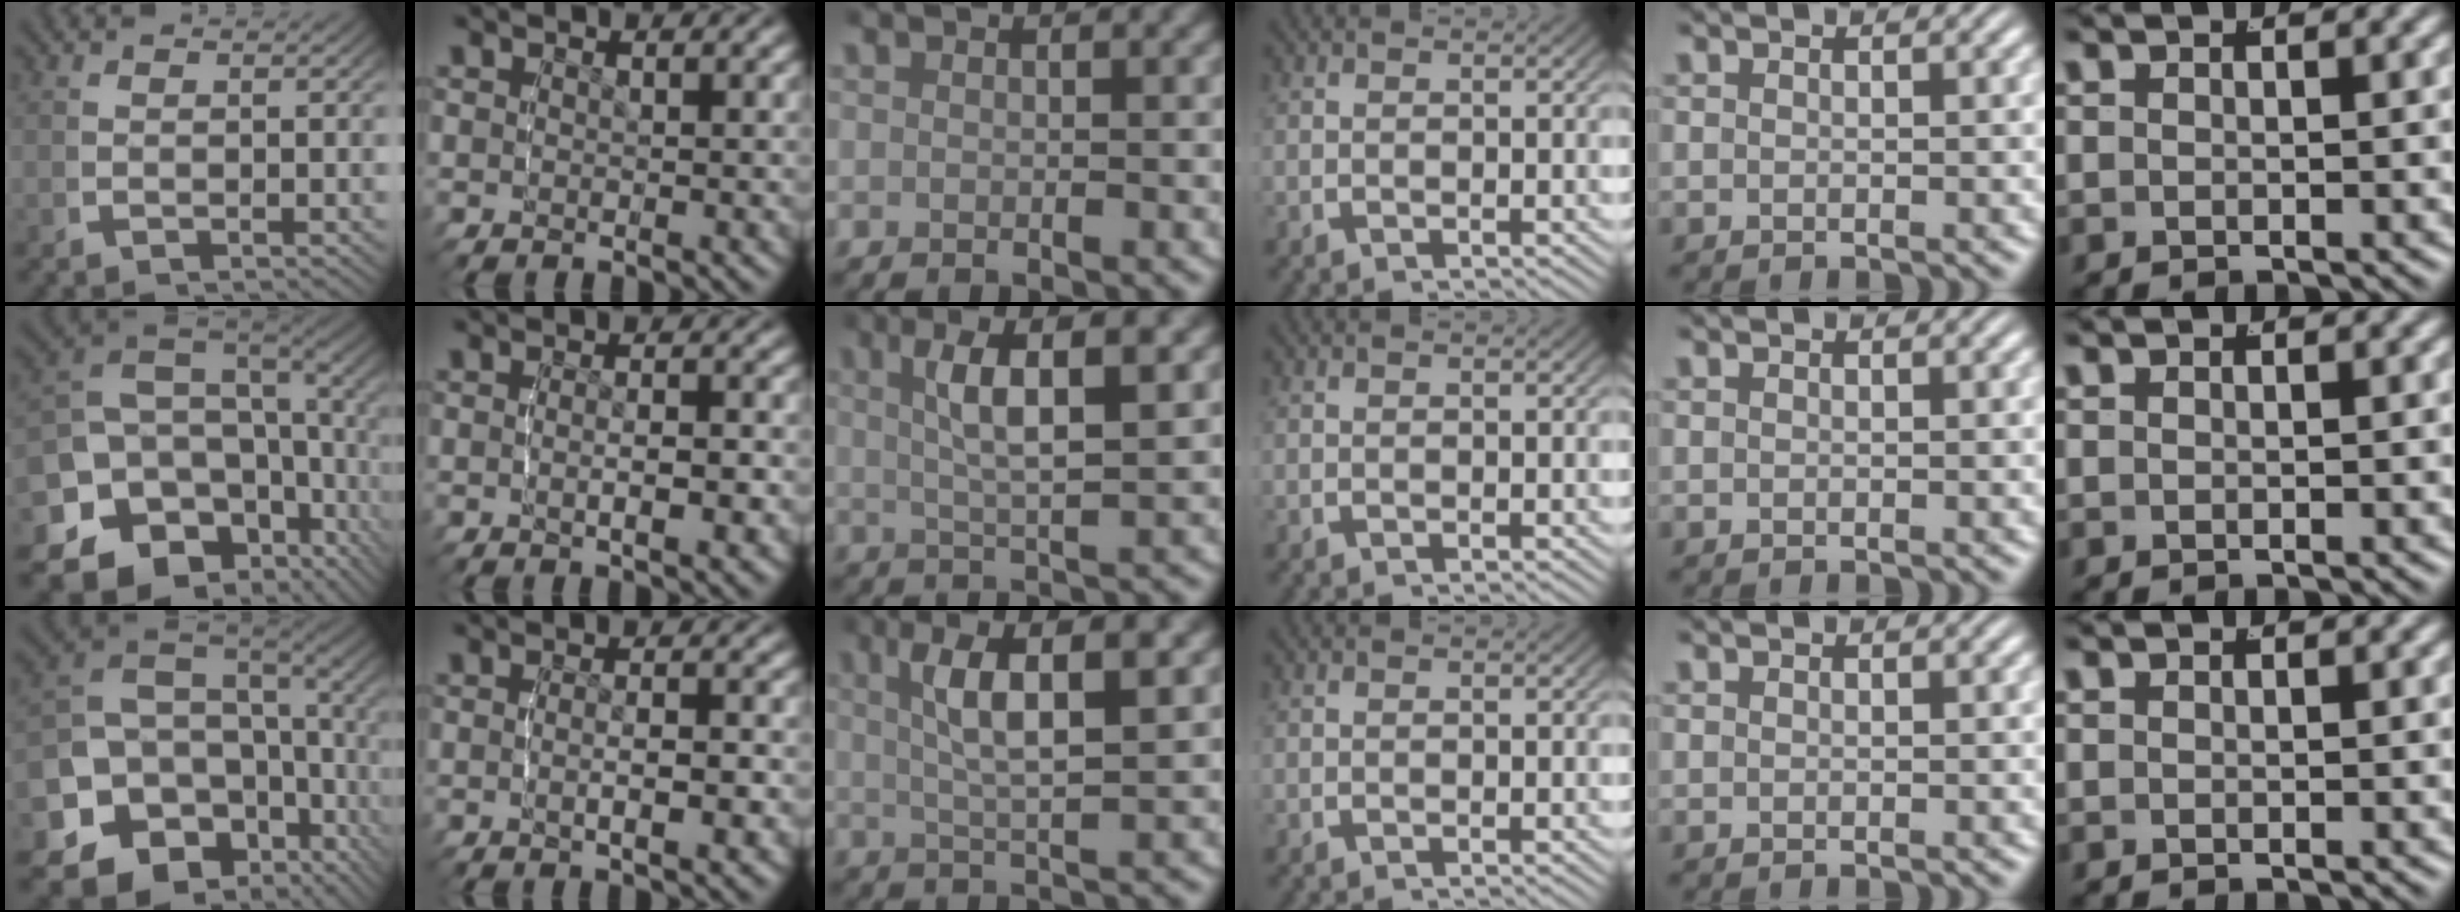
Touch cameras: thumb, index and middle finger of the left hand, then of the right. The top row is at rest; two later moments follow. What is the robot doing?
{"motion": "grasp_and_lifting", "object": "sponge"}